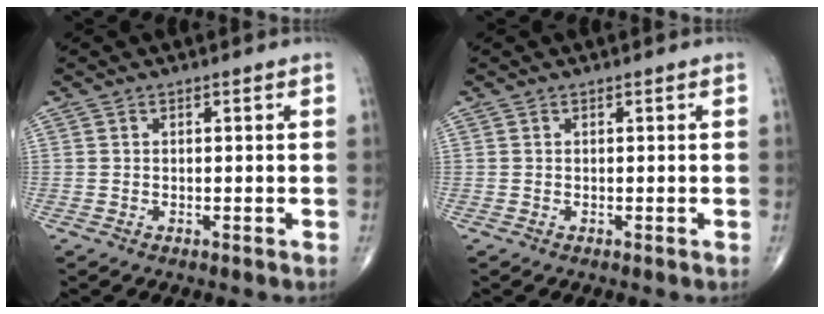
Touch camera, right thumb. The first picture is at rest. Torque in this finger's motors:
{"motor_torque": [0.26, 0.26, 0.00, 0.00, 0.00]}